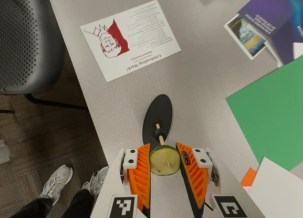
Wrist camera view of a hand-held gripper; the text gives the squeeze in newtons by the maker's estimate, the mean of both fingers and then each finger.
{"total": 8.6, "left": 8.7, "right": 8.5}